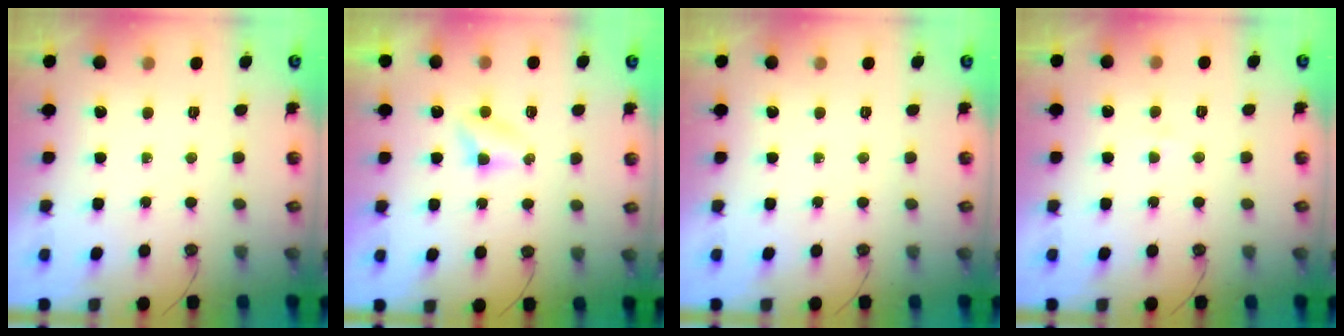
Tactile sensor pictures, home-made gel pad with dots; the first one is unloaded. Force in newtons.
{"total": 3.7, "press": 3.7, "slide": 0.6}
{"total": 0.0}
{"total": 2.1, "press": 1.6, "slide": 1.2}